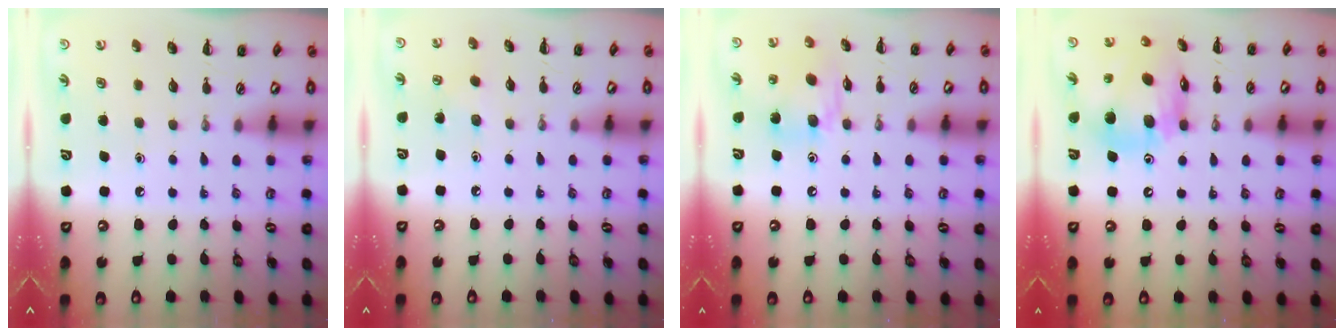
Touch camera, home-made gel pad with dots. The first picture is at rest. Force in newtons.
{"total": 2.9, "press": 2.7, "slide": 0.8}
{"total": 12.4, "press": 12.2, "slide": 2.6}
{"total": 15.1, "press": 14.7, "slide": 3.6}